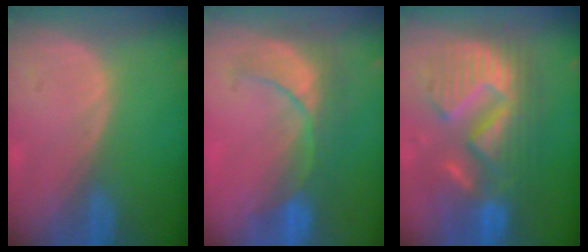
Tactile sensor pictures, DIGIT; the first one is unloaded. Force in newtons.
{"total": 8.0, "press": 7.9, "slide": 1.3}
{"total": 13.1, "press": 13.0, "slide": 1.4}